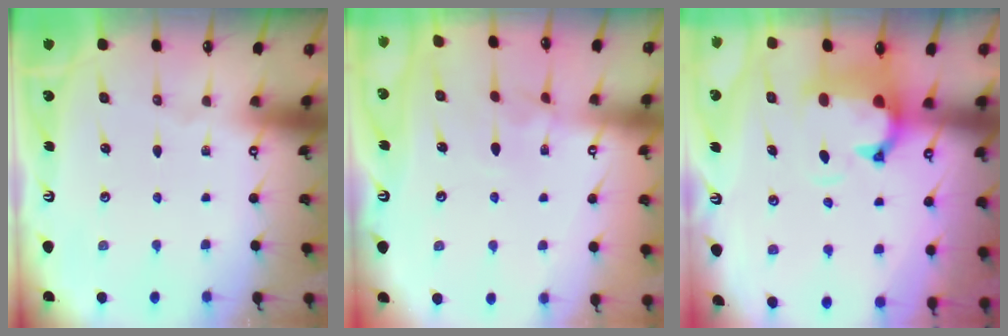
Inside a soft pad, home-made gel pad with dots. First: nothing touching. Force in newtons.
{"total": 1.4, "press": 1.3, "slide": 0.5}
{"total": 1.6, "press": 0.9, "slide": 1.4}